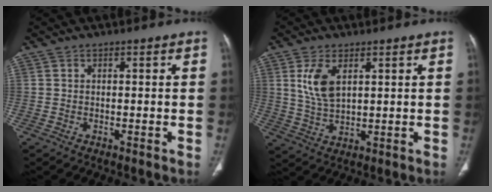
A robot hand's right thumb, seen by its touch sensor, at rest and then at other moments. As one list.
[{"total": 7.0, "force": [2.6, 3.5, 5.5], "torque": [-0.111, -0.011, 0.062]}]